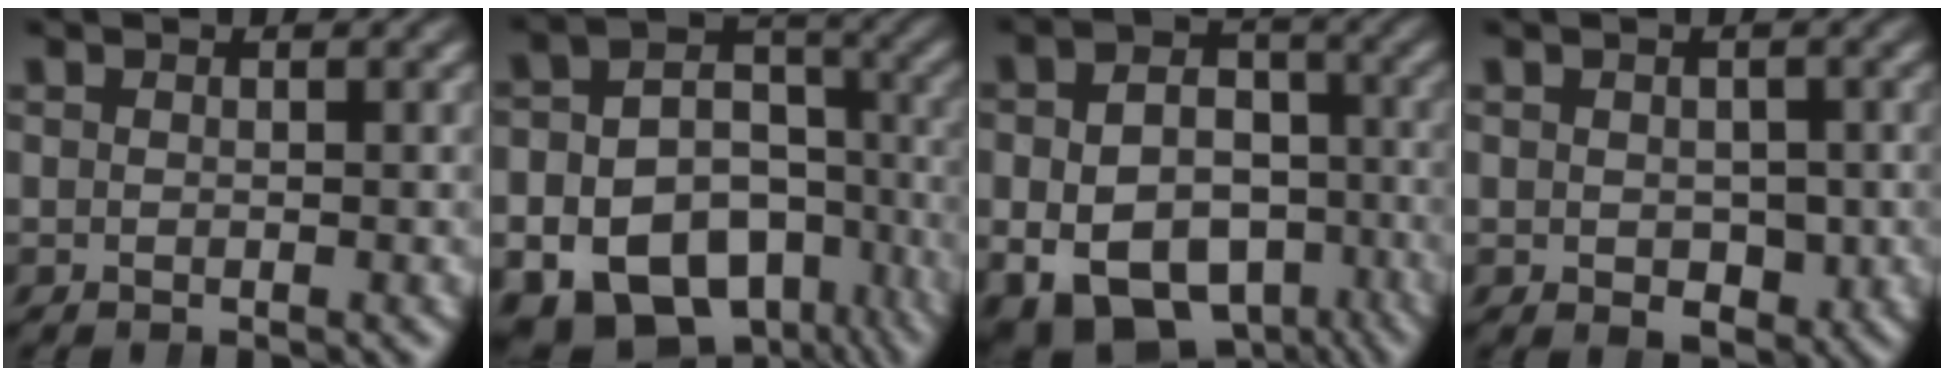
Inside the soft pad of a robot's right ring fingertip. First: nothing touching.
{"total": 17.5, "force": [-5.8, 14.1, 8.5], "torque": [-0.168, -0.057, -0.091]}
{"total": 14.5, "force": [-5.7, 11.0, 7.5], "torque": [-0.137, -0.067, -0.073]}
{"total": 2.6, "force": [-1.0, 1.8, 1.6], "torque": [-0.015, -0.020, -0.004]}